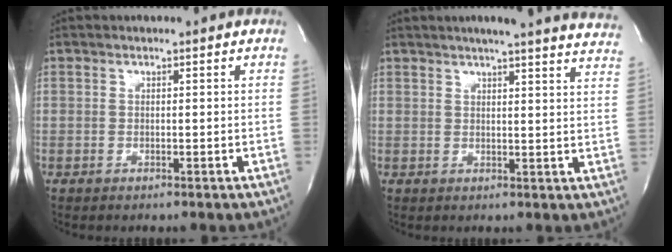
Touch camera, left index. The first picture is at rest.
{"total": 21.0, "force": [19.0, 0.7, 8.9], "torque": [-0.129, -0.033, 0.214]}